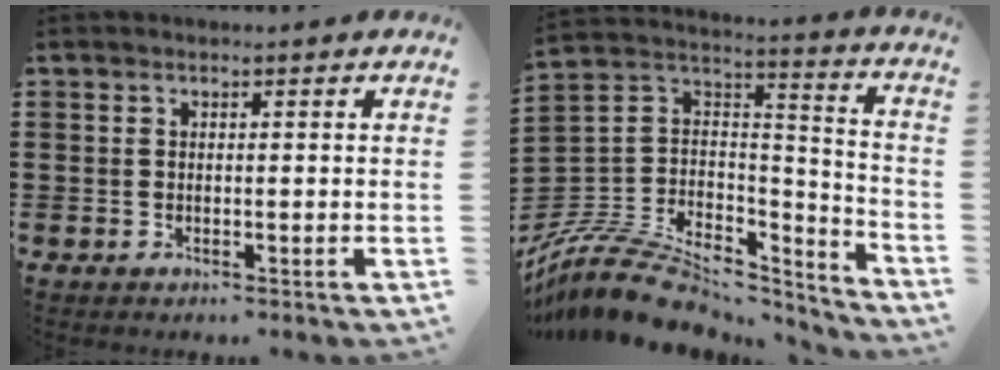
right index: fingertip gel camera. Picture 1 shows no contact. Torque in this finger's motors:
{"motor_torque": [-2.14, 0.00, -1.05, -0.21]}